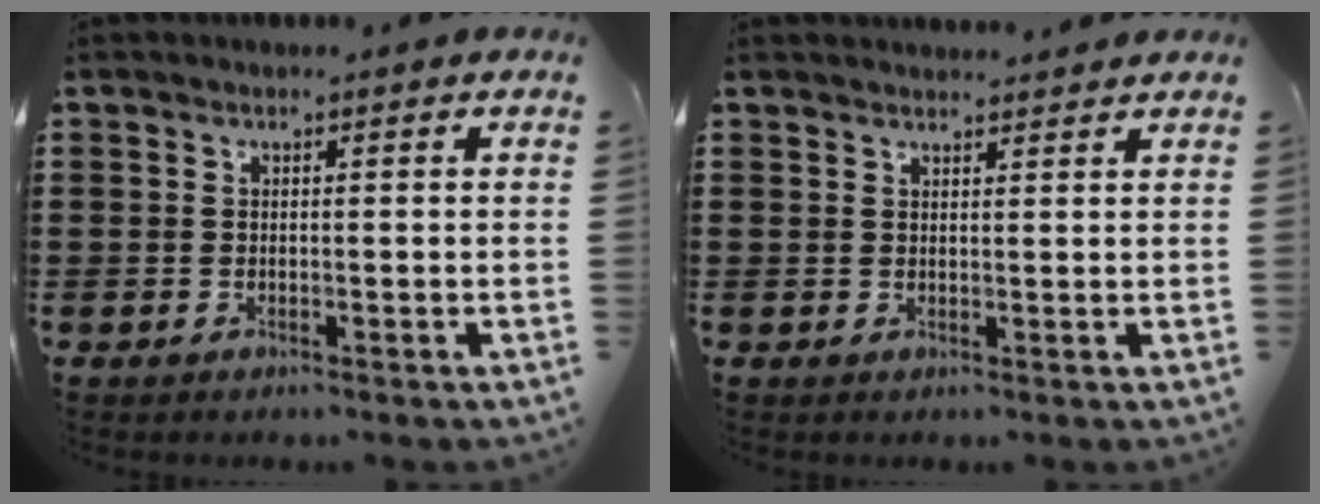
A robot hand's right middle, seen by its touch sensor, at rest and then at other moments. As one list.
[{"total": 1.7, "force": [1.7, 0.1, -0.1], "torque": [-0.004, 0.001, 0.034]}]